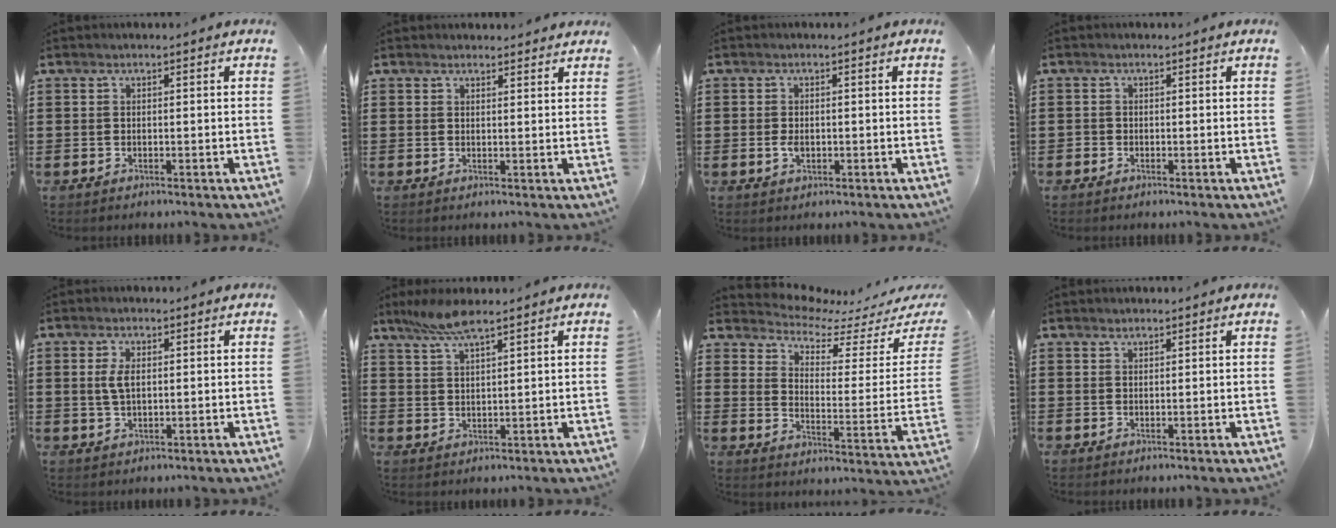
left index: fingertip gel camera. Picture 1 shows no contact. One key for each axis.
{"total": 1.5, "fx": 1.4, "fy": 0.3, "fz": 0.0, "tx": -0.004, "ty": 0.004, "tz": 0.028}
{"total": 1.9, "fx": -0.3, "fy": 1.0, "fz": 1.6, "tx": -0.039, "ty": -0.001, "tz": -0.007}
{"total": 0.7, "fx": -0.4, "fy": 0.5, "fz": 0.1, "tx": -0.004, "ty": 0.001, "tz": -0.008}
{"total": 3.3, "fx": 0.5, "fy": 1.6, "fz": 2.9, "tx": -0.068, "ty": 0.004, "tz": 0.006}
{"total": 5.5, "fx": 4.2, "fy": 0.6, "fz": 3.6, "tx": -0.079, "ty": -0.003, "tz": 0.076}
{"total": 5.0, "fx": 4.6, "fy": 1.1, "fz": 1.6, "tx": -0.052, "ty": -0.041, "tz": 0.073}
{"total": 0.7, "fx": 0.6, "fy": 0.2, "fz": 0.0, "tx": -0.001, "ty": 0.001, "tz": 0.012}